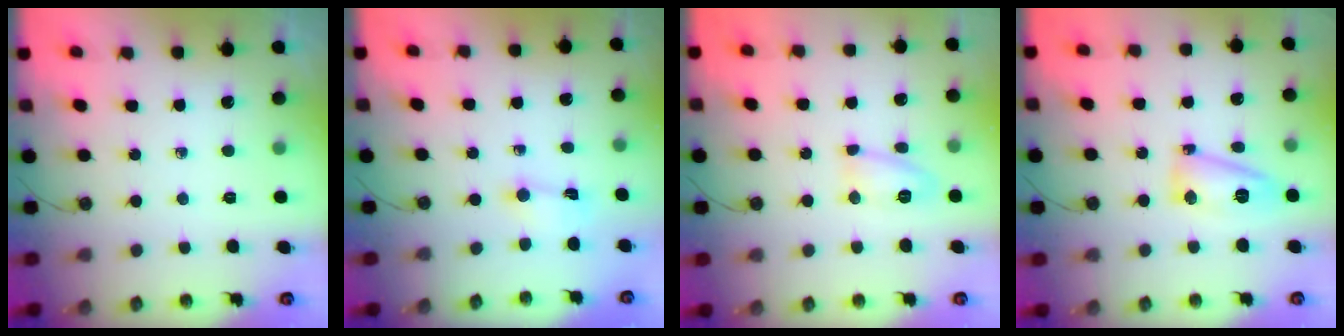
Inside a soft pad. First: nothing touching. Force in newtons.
{"total": 1.0, "press": 0.9, "slide": 0.5}
{"total": 7.9, "press": 7.9, "slide": 0.5}
{"total": 9.4, "press": 9.2, "slide": 2.0}